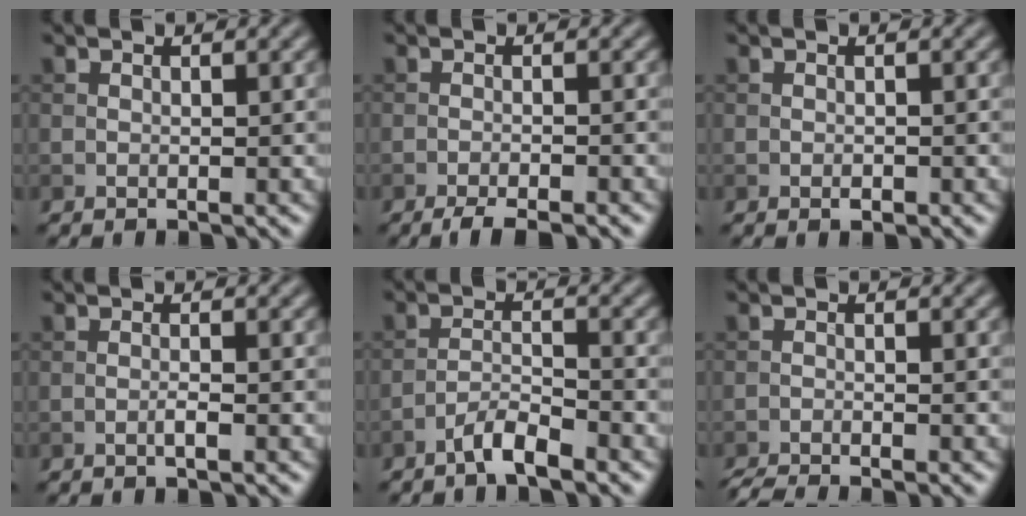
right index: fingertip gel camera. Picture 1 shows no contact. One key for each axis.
{"total": 2.8, "fx": -2.2, "fy": 0.4, "fz": 1.8, "tx": -0.028, "ty": 0.000, "tz": -0.041}
{"total": 0.5, "fx": -0.3, "fy": 0.3, "fz": 0.4, "tx": -0.004, "ty": 0.000, "tz": -0.004}
{"total": 0.9, "fx": -0.4, "fy": 0.1, "fz": 0.8, "tx": -0.015, "ty": 0.002, "tz": -0.009}
{"total": 2.8, "fx": -2.3, "fy": 0.4, "fz": 1.7, "tx": -0.031, "ty": 0.008, "tz": -0.048}
{"total": 3.0, "fx": -2.7, "fy": 0.2, "fz": 1.4, "tx": -0.024, "ty": -0.008, "tz": -0.054}